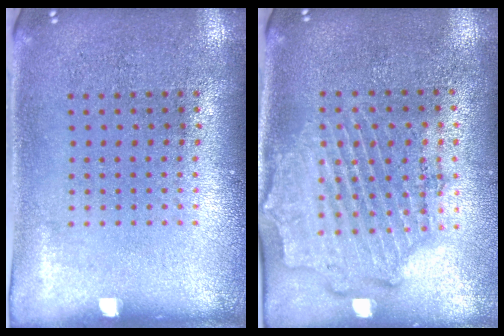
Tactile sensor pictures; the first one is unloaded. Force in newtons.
{"total": 1.8, "press": 1.7, "slide": 0.6}